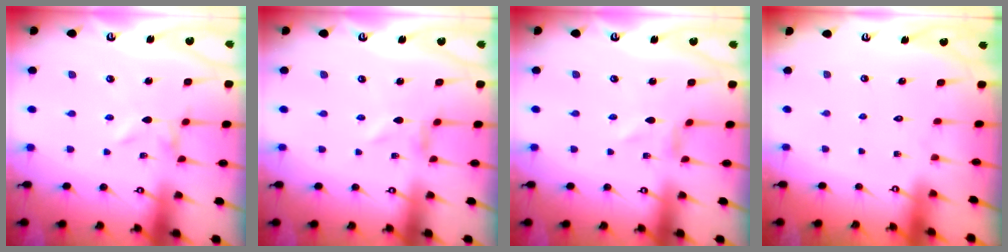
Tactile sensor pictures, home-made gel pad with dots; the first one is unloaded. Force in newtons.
{"total": 0.0}
{"total": 1.2, "press": 1.2, "slide": 0.2}
{"total": 1.7, "press": 1.7, "slide": 0.1}